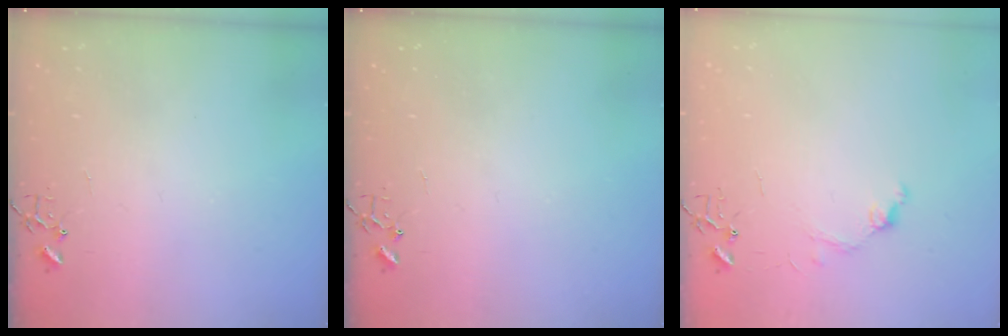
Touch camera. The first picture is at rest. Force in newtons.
{"total": 0.0}
{"total": 6.0, "press": 5.9, "slide": 0.7}